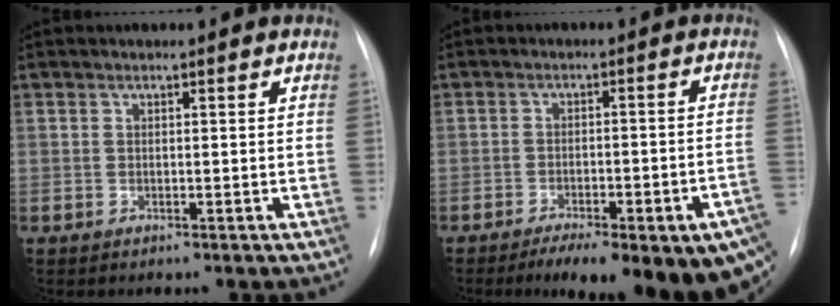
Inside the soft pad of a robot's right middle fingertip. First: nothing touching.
{"total": 19.8, "force": [-12.6, 4.8, 14.5], "torque": [-0.142, 0.006, -0.161]}